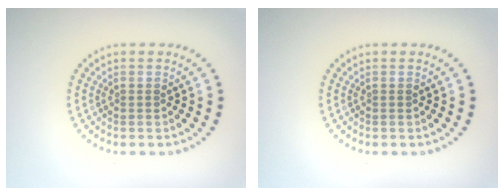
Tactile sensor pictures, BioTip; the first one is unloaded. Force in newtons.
{"total": 0.0}